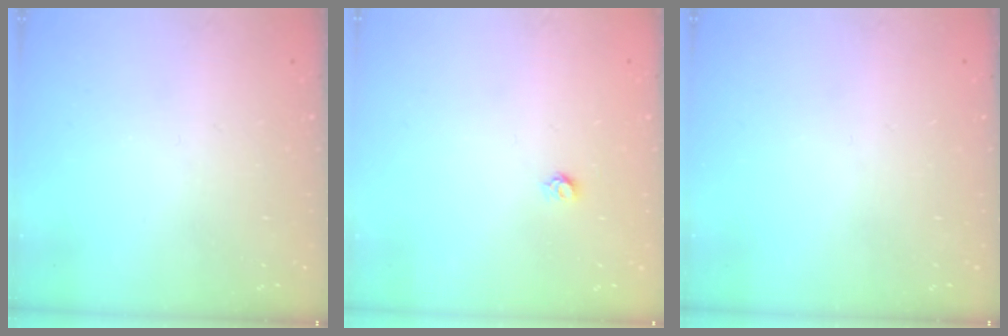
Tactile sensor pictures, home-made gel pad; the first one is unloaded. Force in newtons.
{"total": 3.5, "press": 3.4, "slide": 0.4}
{"total": 0.0}